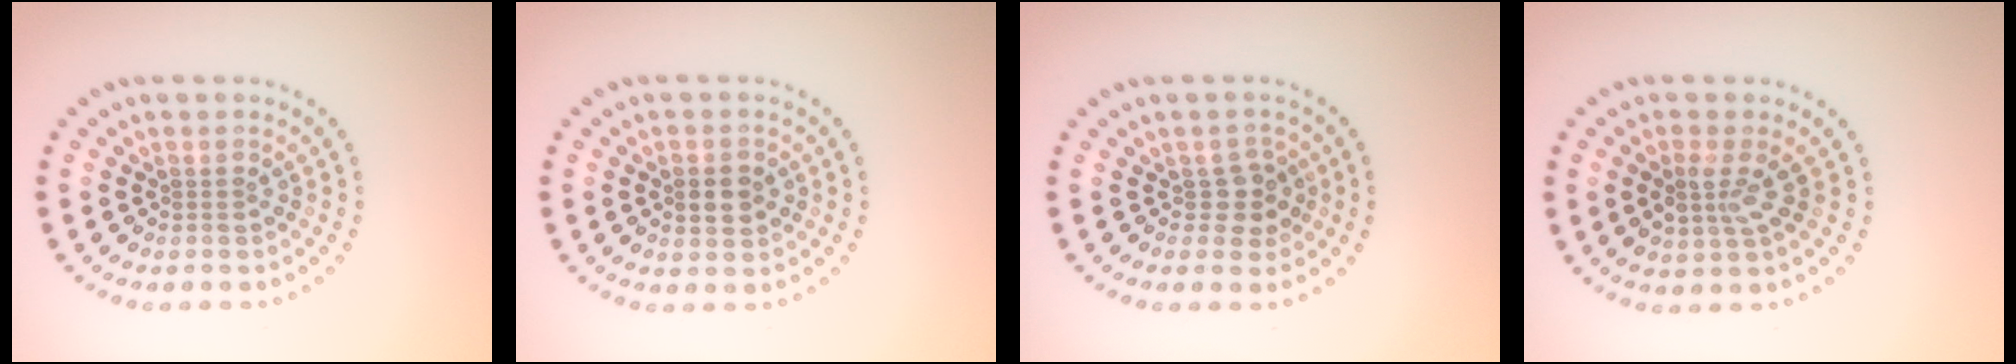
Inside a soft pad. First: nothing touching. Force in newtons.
{"total": 2.2, "press": 2.2, "slide": 0.1}
{"total": 1.8, "press": 1.6, "slide": 0.9}
{"total": 2.3, "press": 2.0, "slide": 1.2}